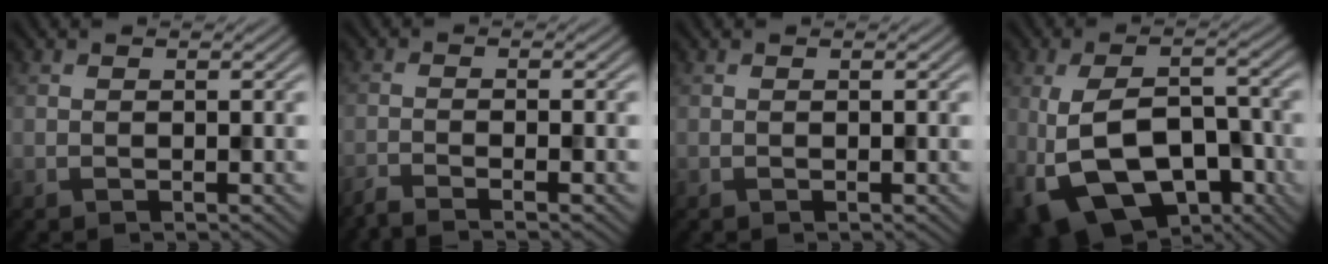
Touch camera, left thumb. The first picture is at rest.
{"total": 3.0, "force": [-2.3, 0.3, 2.0], "torque": [-0.027, -0.001, -0.057]}
{"total": 0.0}
{"total": 13.6, "force": [-5.7, 7.1, 10.1], "torque": [-0.186, -0.017, -0.093]}